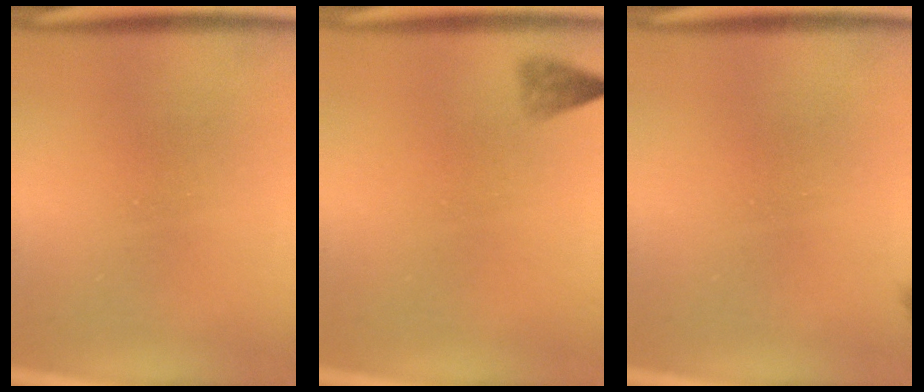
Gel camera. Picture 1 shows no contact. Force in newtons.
{"total": 2.1}
{"total": 0.9}